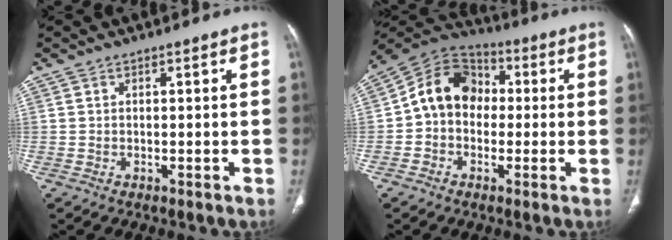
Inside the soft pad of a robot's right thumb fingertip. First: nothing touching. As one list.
[{"total": 11.7, "force": [0.1, 9.5, 6.9], "torque": [-0.093, 0.039, -0.017]}]